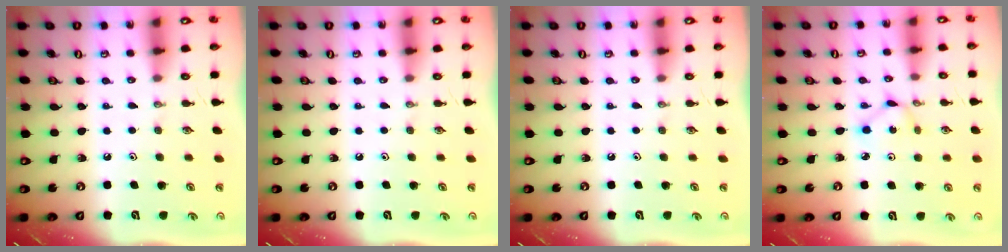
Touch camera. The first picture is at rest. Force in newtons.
{"total": 0.0}
{"total": 0.0}
{"total": 2.0, "press": 2.0, "slide": 0.1}